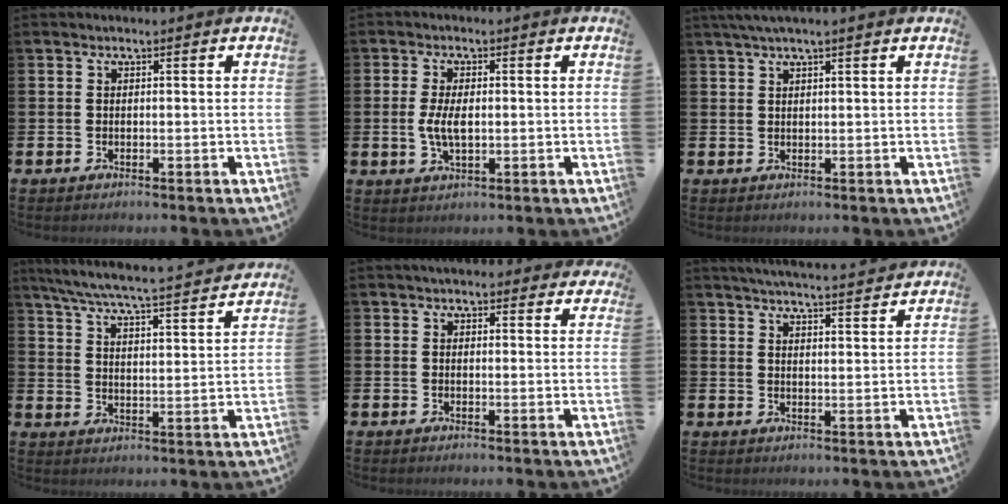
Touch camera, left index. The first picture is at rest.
{"total": 4.1, "force": [0.0, 1.9, 3.6], "torque": [-0.069, 0.001, -0.005]}
{"total": 2.4, "force": [1.9, 0.1, 1.4], "torque": [-0.033, 0.006, 0.035]}
{"total": 6.6, "force": [6.1, 0.3, 2.4], "torque": [-0.070, -0.049, 0.103]}
{"total": 2.9, "force": [2.8, 1.0, 0.3], "torque": [0.002, -0.010, 0.048]}
{"total": 4.7, "force": [4.6, -0.4, 0.5], "torque": [-0.017, -0.031, 0.080]}